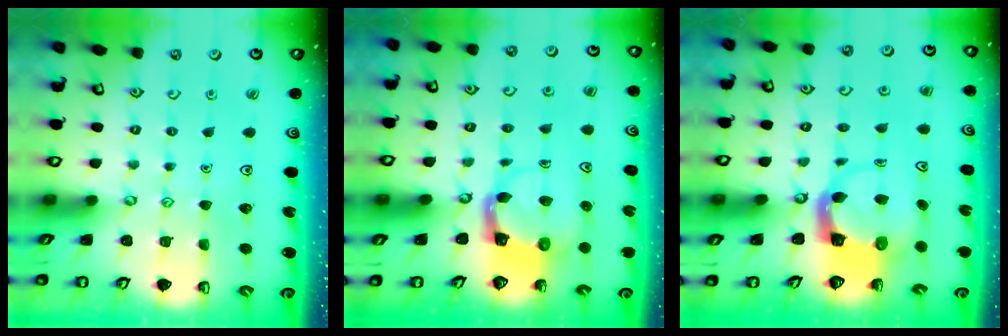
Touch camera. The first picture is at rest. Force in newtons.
{"total": 3.8, "press": 3.7, "slide": 0.6}
{"total": 3.9, "press": 3.9, "slide": 0.6}